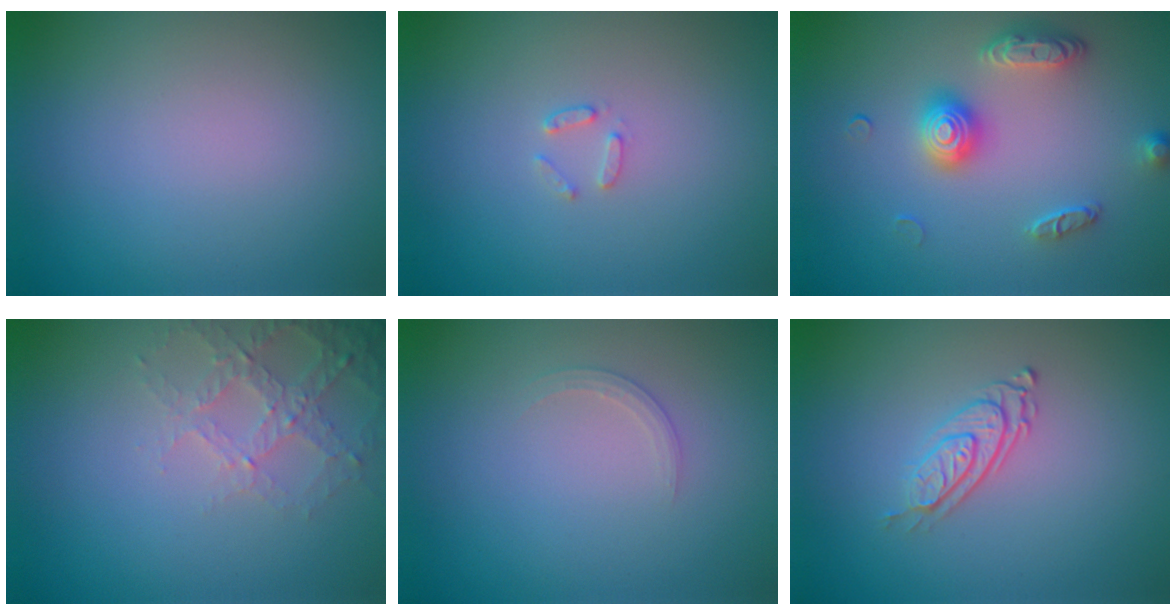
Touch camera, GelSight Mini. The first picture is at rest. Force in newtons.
{"total": 1.0, "press": 1.0, "slide": 0.2}
{"total": 3.2, "press": 2.9, "slide": 1.2}
{"total": 2.8, "press": 2.7, "slide": 0.8}
{"total": 1.0, "press": 1.0, "slide": 0.0}
{"total": 2.8, "press": 2.0, "slide": 2.0}